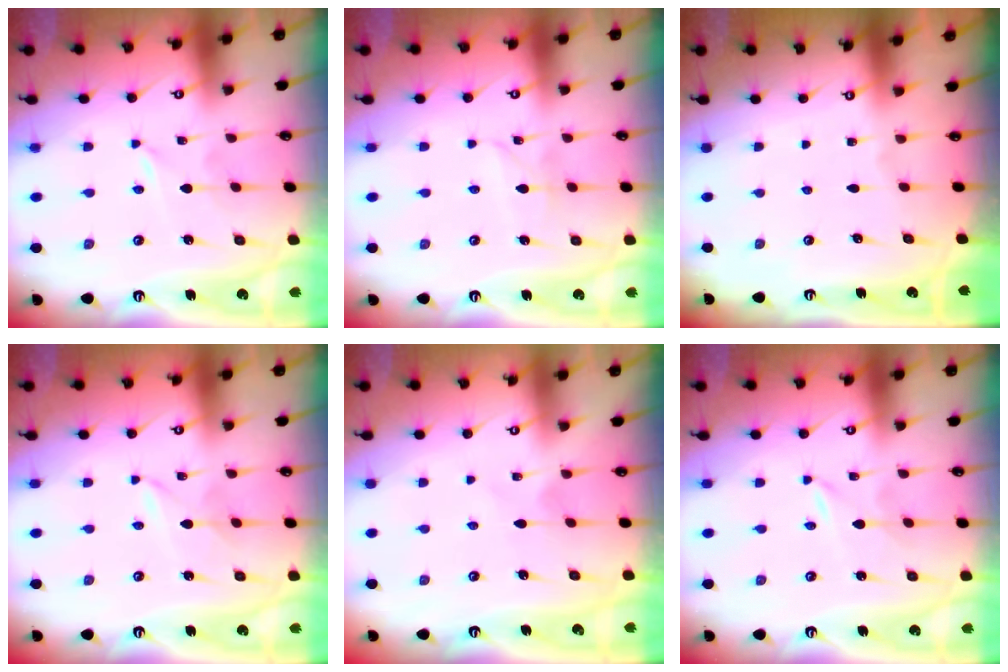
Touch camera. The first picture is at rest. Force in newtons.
{"total": 2.6, "press": 2.5, "slide": 0.3}
{"total": 0.0}
{"total": 1.5, "press": 1.5, "slide": 0.3}
{"total": 3.1, "press": 3.1, "slide": 0.4}
{"total": 0.0}